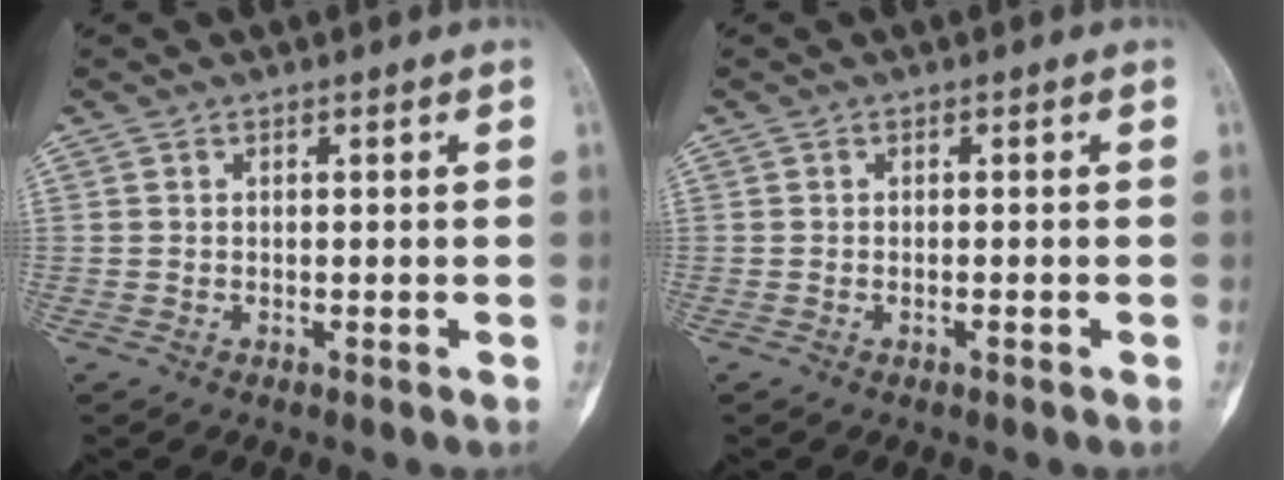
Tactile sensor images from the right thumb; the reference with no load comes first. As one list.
[{"total": 0.7, "force": [-0.3, 0.2, 0.6], "torque": [-0.014, 0.005, -0.003]}]